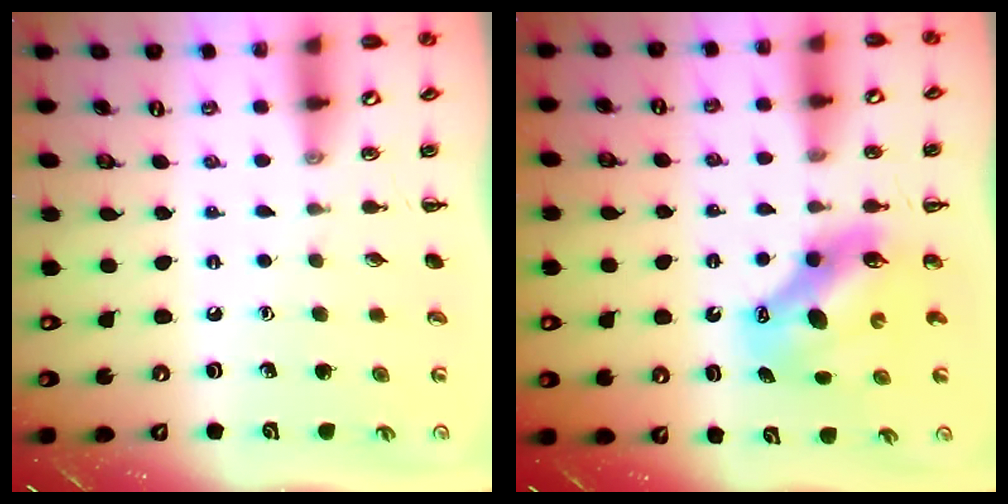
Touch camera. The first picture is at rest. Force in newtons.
{"total": 9.1, "press": 8.9, "slide": 2.0}